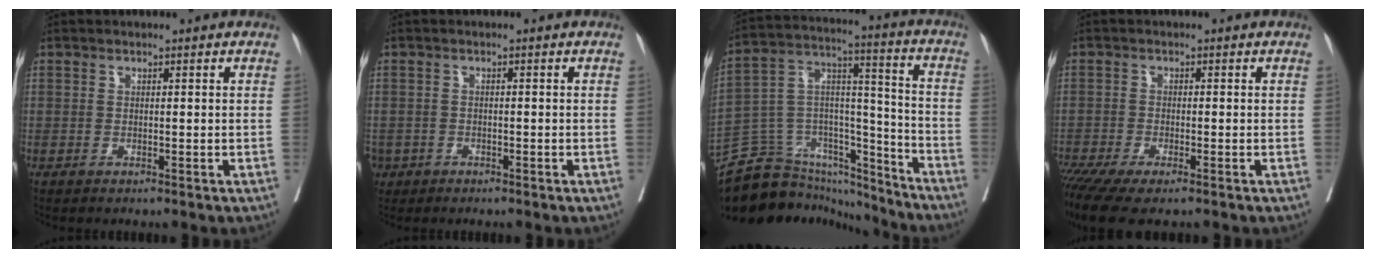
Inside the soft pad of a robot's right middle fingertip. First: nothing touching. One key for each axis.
{"total": 3.7, "fx": -2.3, "fy": 2.8, "fz": 0.5, "tx": -0.015, "ty": 0.003, "tz": -0.041}
{"total": 19.2, "fx": -17.4, "fy": 7.2, "fz": 3.8, "tx": -0.075, "ty": 0.070, "tz": -0.278}
{"total": 8.4, "fx": -6.3, "fy": 1.6, "fz": 5.3, "tx": -0.094, "ty": -0.017, "tz": -0.108}